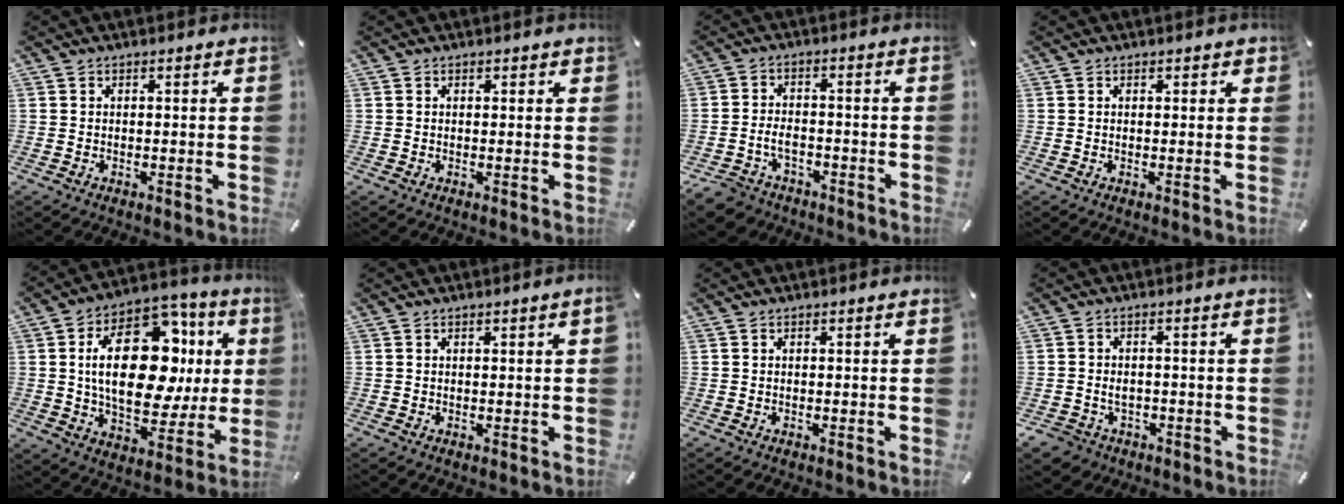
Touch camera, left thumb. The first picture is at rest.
{"total": 0.6, "force": [0.3, 0.4, 0.2], "torque": [0.004, -0.001, 0.004]}
{"total": 5.6, "force": [-3.0, 3.8, 2.7], "torque": [-0.070, 0.010, -0.061]}
{"total": 0.7, "force": [0.3, 0.5, 0.3], "torque": [0.001, 0.000, 0.004]}
{"total": 25.5, "force": [4.5, 15.1, 20.1], "torque": [-0.335, -0.014, 0.075]}
{"total": 0.7, "force": [0.3, -0.1, 0.6], "torque": [-0.011, -0.002, 0.005]}
{"total": 0.0}
{"total": 4.1, "force": [-1.3, 3.6, 1.4], "torque": [-0.038, 0.002, -0.025]}